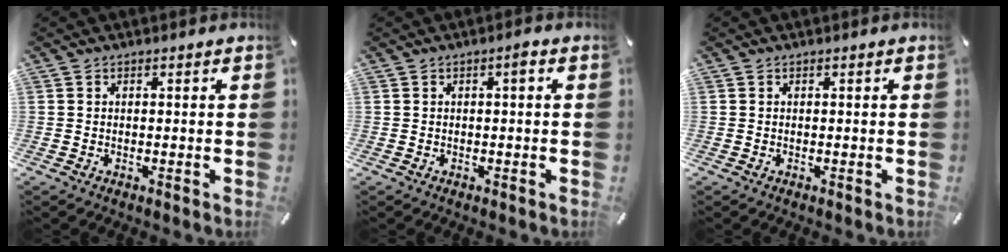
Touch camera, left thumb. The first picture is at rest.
{"total": 1.5, "force": [0.1, 0.4, 1.4], "torque": [-0.028, 0.004, -0.001]}
{"total": 0.0}